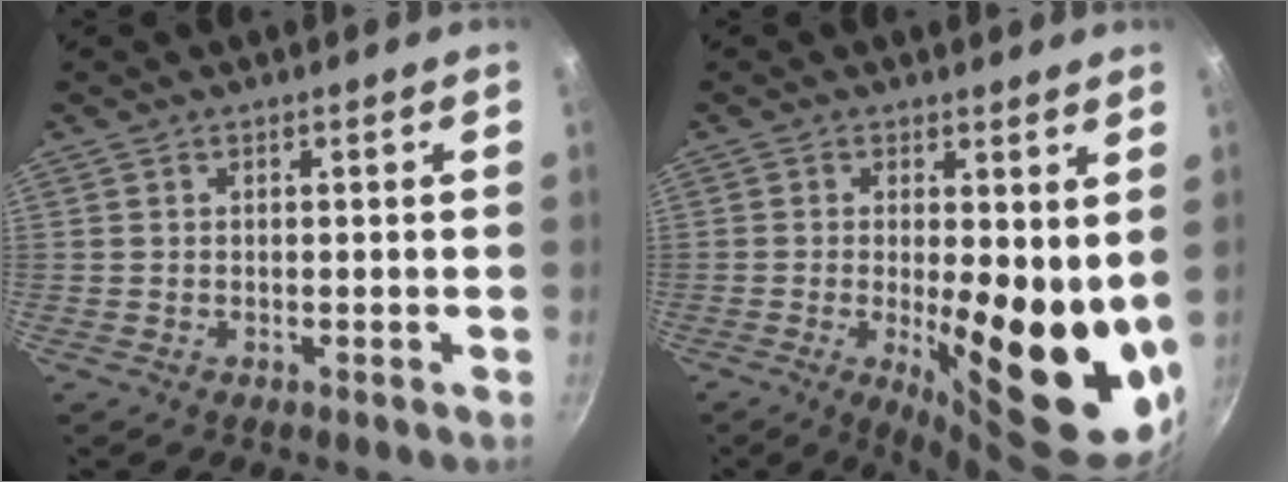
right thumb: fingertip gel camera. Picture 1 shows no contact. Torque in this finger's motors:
{"motor_torque": [2.53, 2.48, 1.70, -0.16, 0.18]}